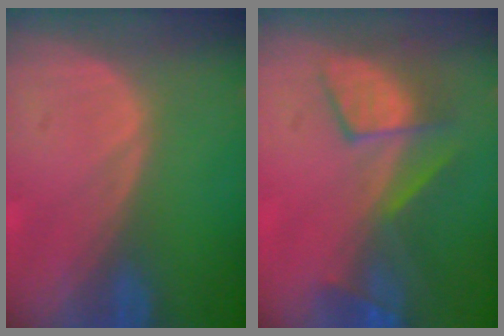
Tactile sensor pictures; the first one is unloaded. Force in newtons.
{"total": 7.8, "press": 7.5, "slide": 1.8}